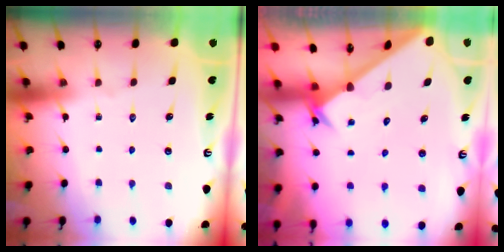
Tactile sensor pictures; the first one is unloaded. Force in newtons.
{"total": 2.7, "press": 2.7, "slide": 0.2}